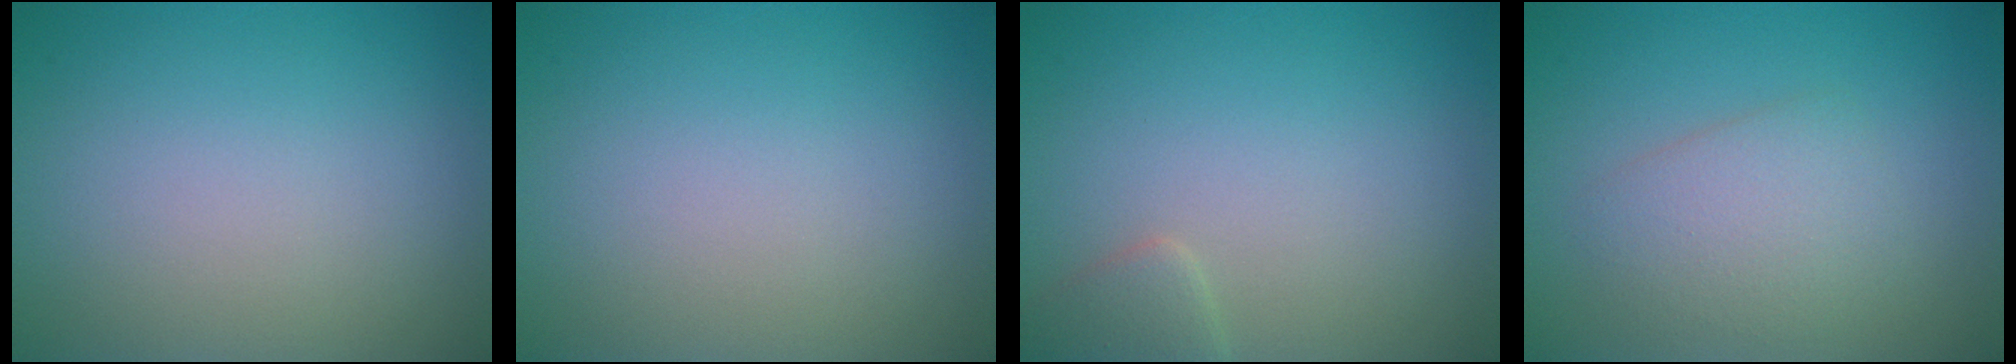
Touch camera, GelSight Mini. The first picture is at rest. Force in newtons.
{"total": 0.0}
{"total": 1.6, "press": 1.6, "slide": 0.1}
{"total": 3.0, "press": 3.0, "slide": 0.1}